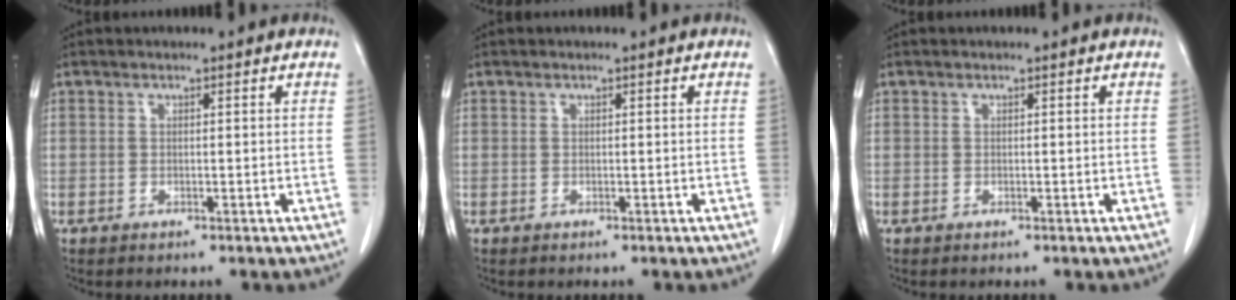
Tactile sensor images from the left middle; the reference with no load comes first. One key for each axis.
{"total": 0.0}
{"total": 0.0}